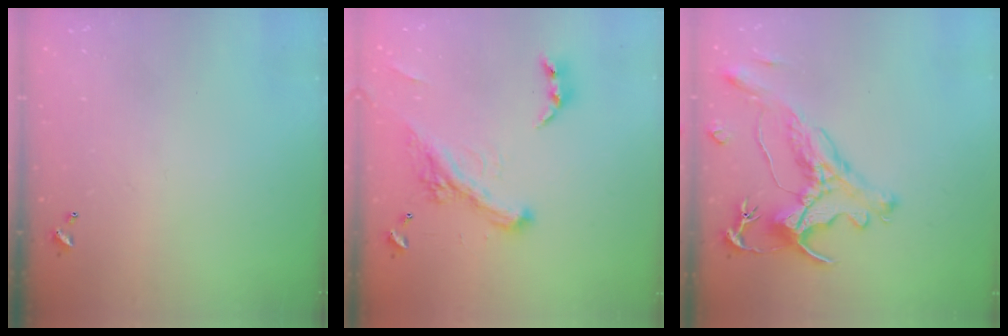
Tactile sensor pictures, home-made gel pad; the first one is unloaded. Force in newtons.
{"total": 4.6, "press": 4.4, "slide": 1.4}
{"total": 1.9, "press": 1.4, "slide": 1.2}